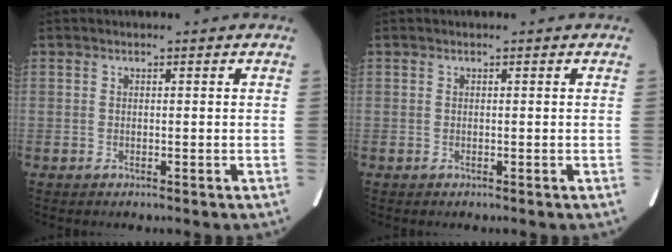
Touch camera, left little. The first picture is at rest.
{"total": 0.0}